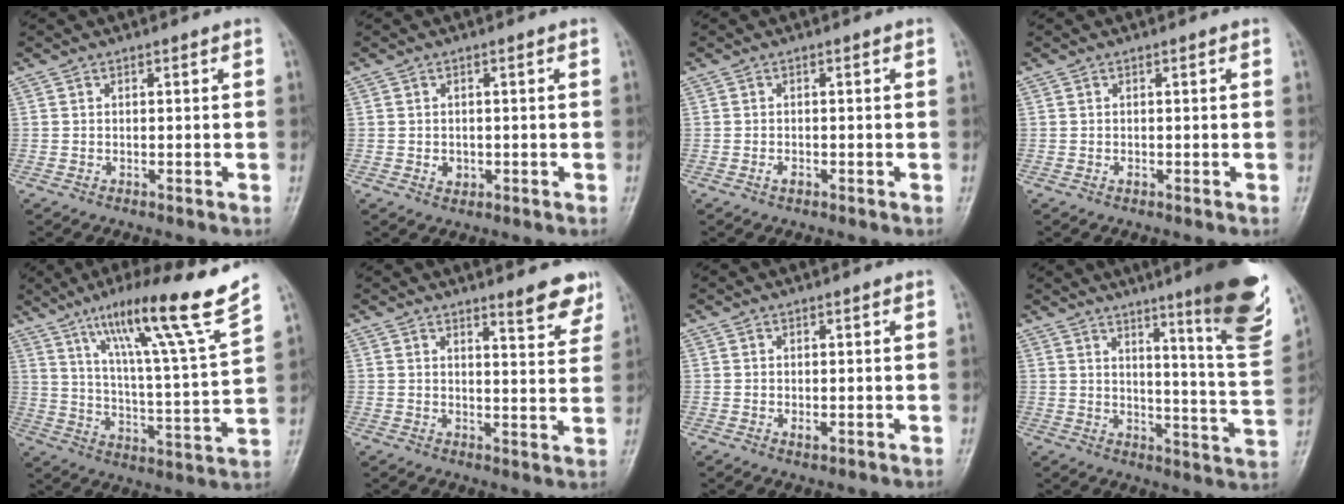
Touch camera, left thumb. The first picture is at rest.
{"total": 1.8, "force": [-0.3, 1.5, 1.0], "torque": [-0.007, 0.001, 0.000]}
{"total": 1.2, "force": [-0.4, 0.7, 0.9], "torque": [-0.012, 0.004, -0.006]}
{"total": 0.8, "force": [0.0, 0.4, 0.7], "torque": [-0.008, 0.005, 0.002]}
{"total": 19.7, "force": [13.2, -0.2, 14.6], "torque": [-0.213, -0.066, 0.212]}
{"total": 6.2, "force": [4.9, 1.3, 3.7], "torque": [-0.031, -0.035, 0.058]}
{"total": 1.4, "force": [0.1, 0.6, 1.3], "torque": [-0.018, 0.001, 0.005]}
{"total": 18.1, "force": [10.8, 1.4, 14.4], "torque": [-0.167, -0.068, 0.146]}